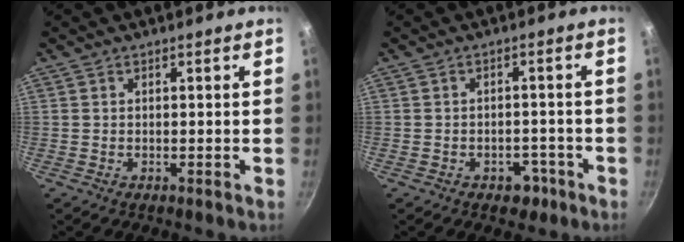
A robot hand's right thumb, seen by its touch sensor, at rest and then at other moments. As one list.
[{"total": 3.9, "force": [-2.1, 2.8, 1.8], "torque": [-0.004, 0.023, -0.015]}]